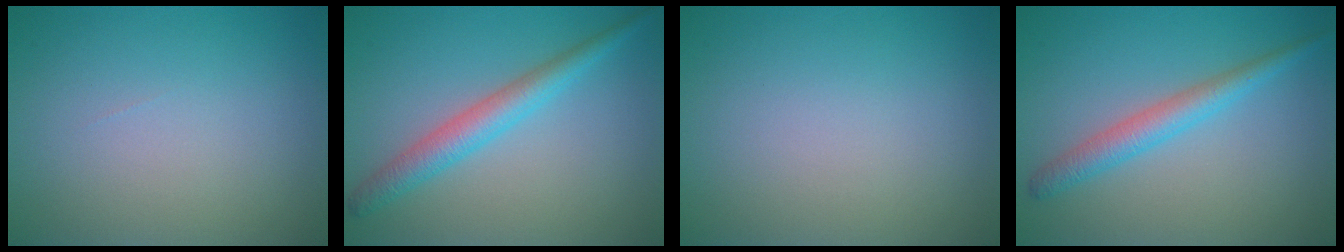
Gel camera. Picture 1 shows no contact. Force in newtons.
{"total": 3.4, "press": 3.4, "slide": 0.1}
{"total": 0.0}
{"total": 2.9, "press": 2.9, "slide": 0.0}